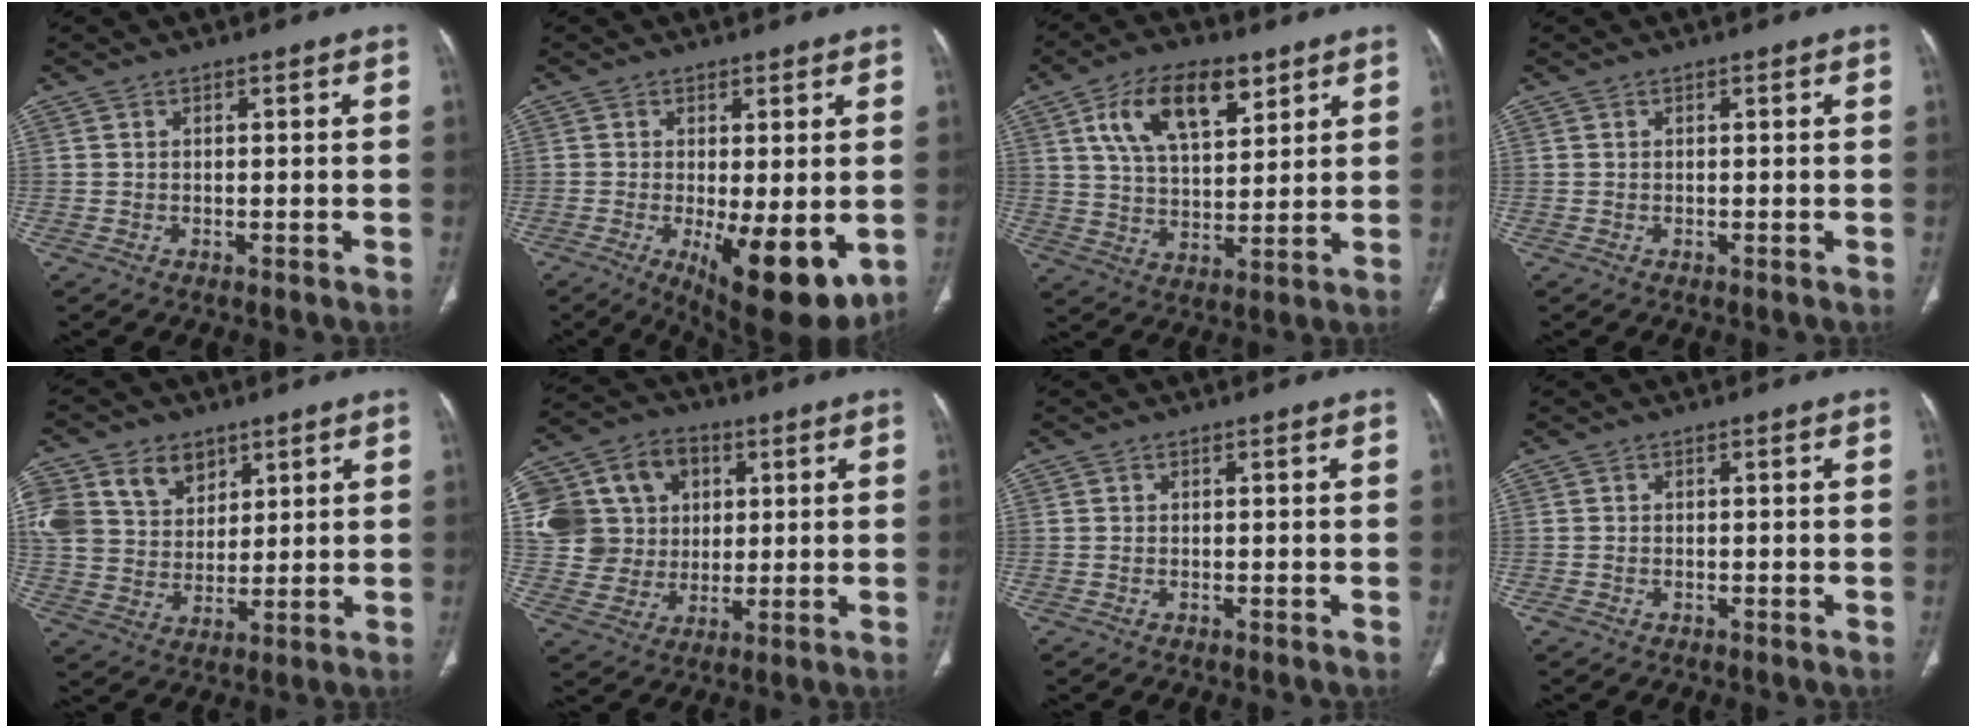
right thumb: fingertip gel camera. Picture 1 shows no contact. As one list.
[{"total": 12.9, "force": [-3.1, 4.4, 11.7], "torque": [-0.164, -0.027, -0.031]}, {"total": 14.5, "force": [7.0, 7.2, 10.4], "torque": [-0.155, -0.018, 0.128]}, {"total": 0.0}, {"total": 18.3, "force": [8.1, 13.9, 8.8], "torque": [-0.196, 0.016, 0.165]}, {"total": 19.6, "force": [4.6, 17.1, 8.4], "torque": [-0.156, 0.037, 0.097]}, {"total": 0.0}, {"total": 0.8, "force": [-0.5, 0.6, 0.3], "torque": [-0.011, 0.002, -0.007]}]